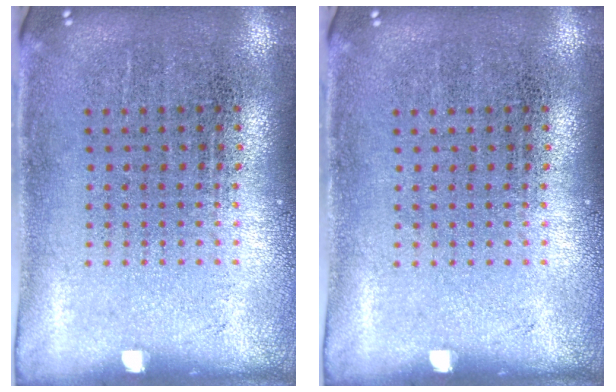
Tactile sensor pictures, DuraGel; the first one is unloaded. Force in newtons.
{"total": 0.0}